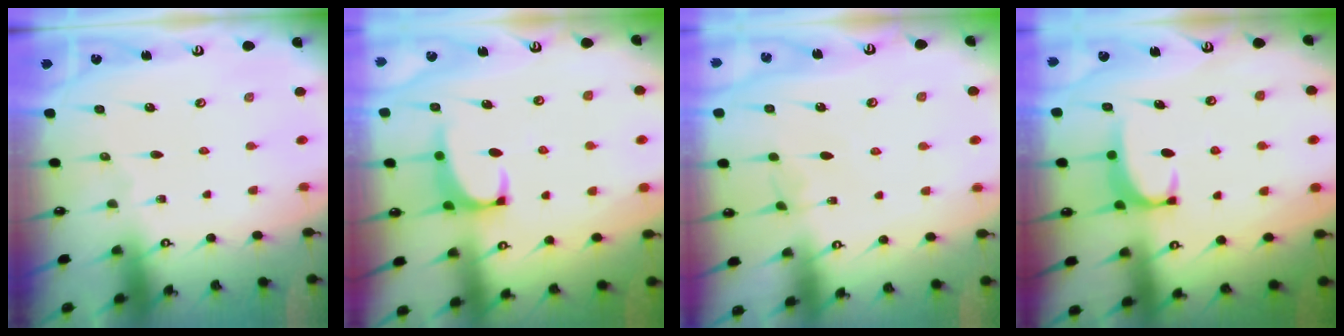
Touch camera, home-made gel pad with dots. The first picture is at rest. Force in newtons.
{"total": 0.8, "press": 0.6, "slide": 0.6}
{"total": 2.7, "press": 2.7, "slide": 0.4}
{"total": 1.8, "press": 1.8, "slide": 0.5}